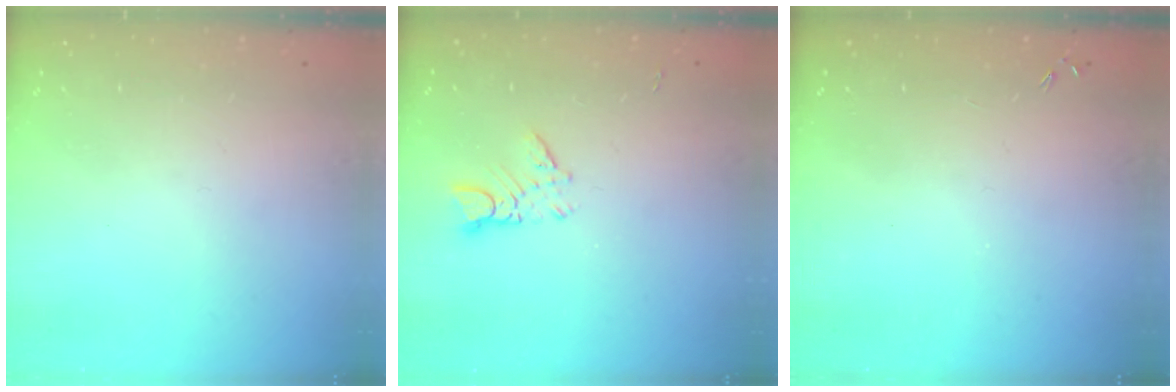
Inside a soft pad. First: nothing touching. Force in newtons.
{"total": 2.8, "press": 2.8, "slide": 0.3}
{"total": 0.0}